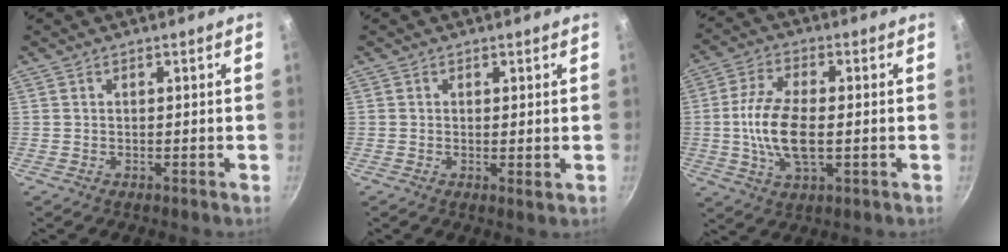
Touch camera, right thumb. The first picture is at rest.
{"total": 1.3, "force": [0.1, 0.3, 1.3], "torque": [-0.022, -0.007, 0.001]}
{"total": 11.8, "force": [-0.8, 5.6, 10.3], "torque": [-0.206, 0.008, -0.022]}